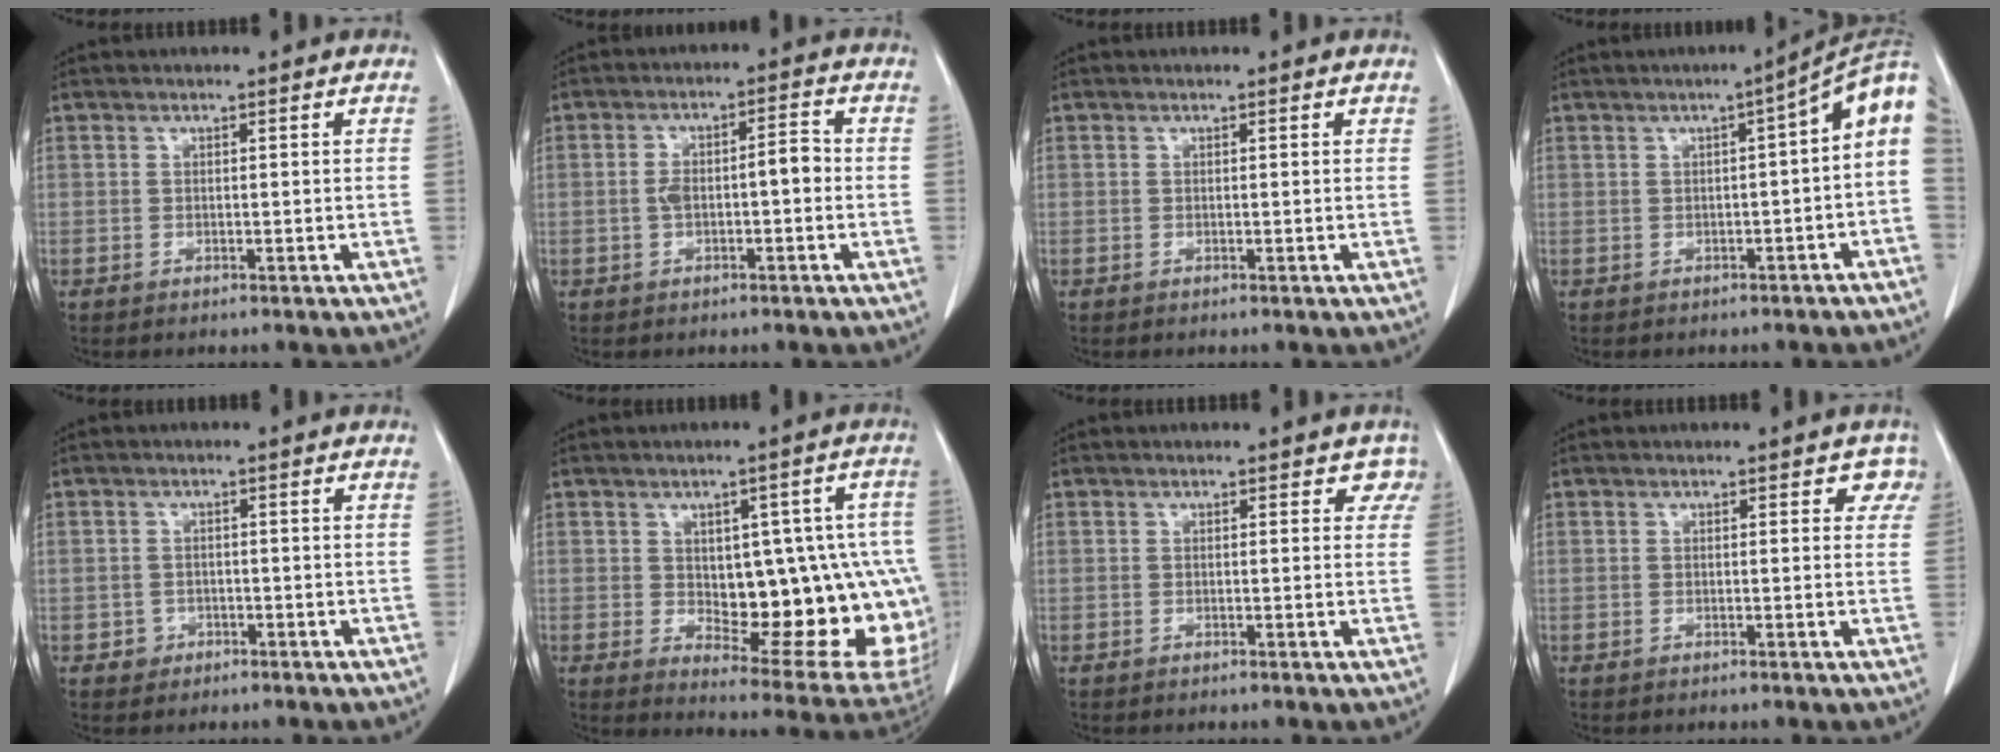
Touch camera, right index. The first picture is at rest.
{"total": 5.3, "force": [-0.7, 1.9, 4.9], "torque": [-0.093, 0.028, -0.007]}
{"total": 0.0}
{"total": 7.6, "force": [0.5, 1.5, 7.5], "torque": [-0.095, 0.031, -0.002]}
{"total": 1.9, "force": [-0.8, 1.7, 0.1], "torque": [0.005, 0.010, -0.013]}
{"total": 19.7, "force": [-1.4, 8.4, 17.7], "torque": [-0.153, 0.025, 0.015]}
{"total": 2.2, "force": [1.6, 1.4, 0.5], "torque": [0.020, -0.003, -0.003]}
{"total": 2.2, "force": [1.2, 1.5, 1.1], "torque": [0.011, 0.001, -0.001]}